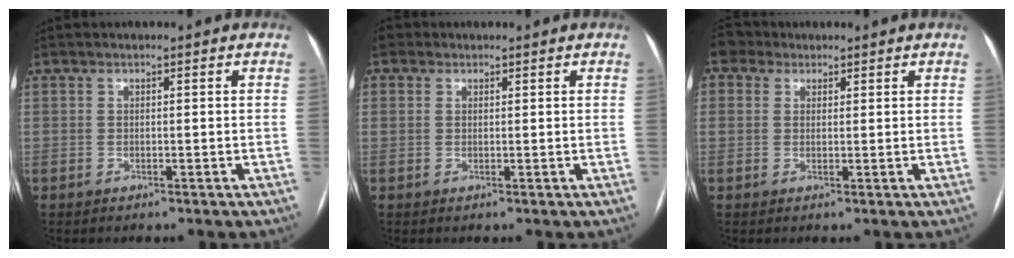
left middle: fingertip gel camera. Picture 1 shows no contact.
{"total": 2.0, "force": [-1.1, -1.3, -1.0], "torque": [0.039, -0.012, -0.024]}
{"total": 0.9, "force": [0.6, 0.3, -0.6], "torque": [0.025, 0.008, 0.011]}